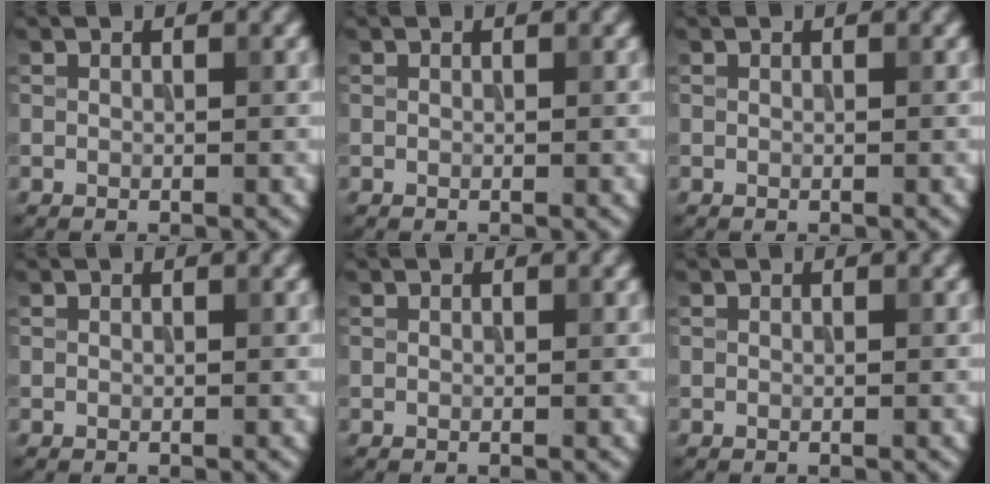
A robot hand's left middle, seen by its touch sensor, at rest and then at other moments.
{"total": 0.0}
{"total": 0.0}
{"total": 0.0}
{"total": 0.0}
{"total": 0.0}